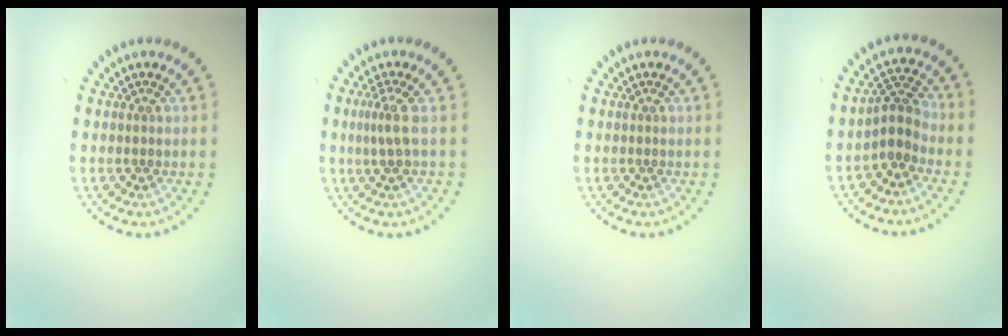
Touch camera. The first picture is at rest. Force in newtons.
{"total": 2.1, "press": 1.4, "slide": 1.6}
{"total": 0.0}
{"total": 2.5, "press": 1.9, "slide": 1.6}